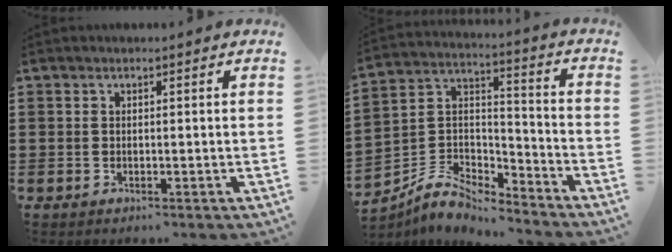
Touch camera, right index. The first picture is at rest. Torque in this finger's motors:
{"motor_torque": [-1.08, 1.06, -0.12, -0.12]}